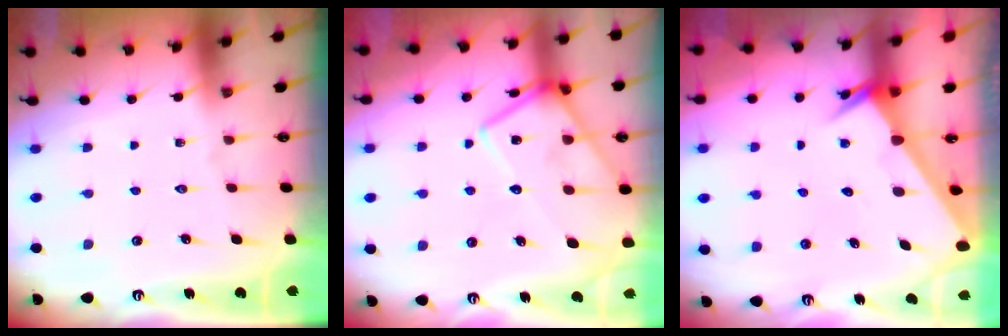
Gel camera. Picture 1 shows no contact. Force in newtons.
{"total": 16.6, "press": 16.6, "slide": 1.1}
{"total": 2.5, "press": 2.5, "slide": 0.1}